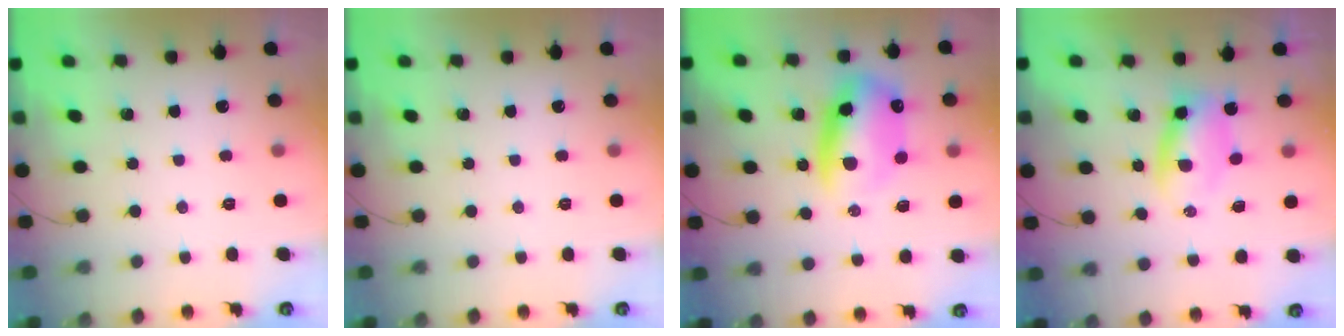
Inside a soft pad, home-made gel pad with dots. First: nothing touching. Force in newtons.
{"total": 0.0}
{"total": 13.3, "press": 12.8, "slide": 3.7}
{"total": 3.5, "press": 3.4, "slide": 0.9}